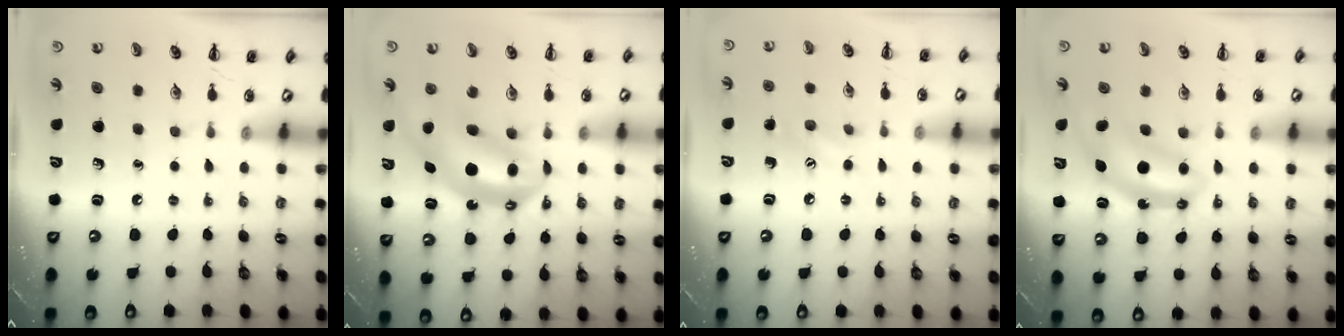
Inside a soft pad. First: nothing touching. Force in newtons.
{"total": 9.9, "press": 9.6, "slide": 2.4}
{"total": 7.1, "press": 6.9, "slide": 1.5}
{"total": 7.1, "press": 7.1, "slide": 0.5}